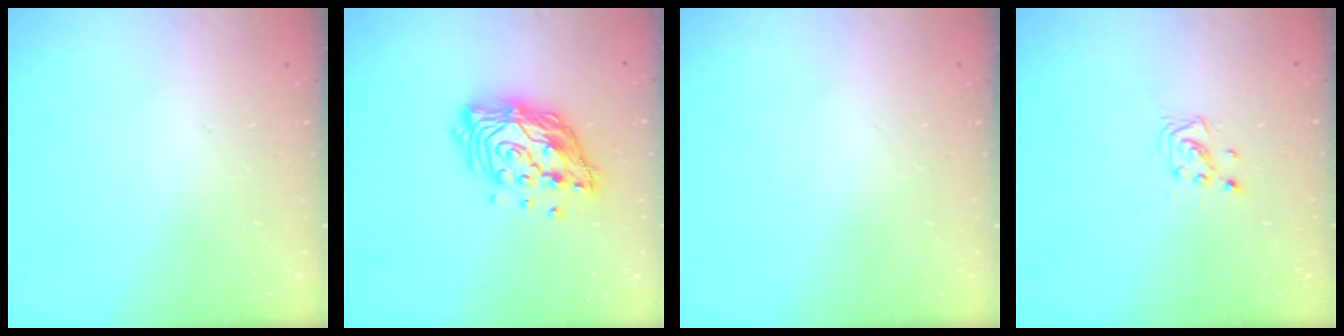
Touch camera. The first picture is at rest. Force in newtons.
{"total": 14.9, "press": 14.9, "slide": 1.3}
{"total": 0.0}
{"total": 3.4, "press": 3.4, "slide": 0.3}